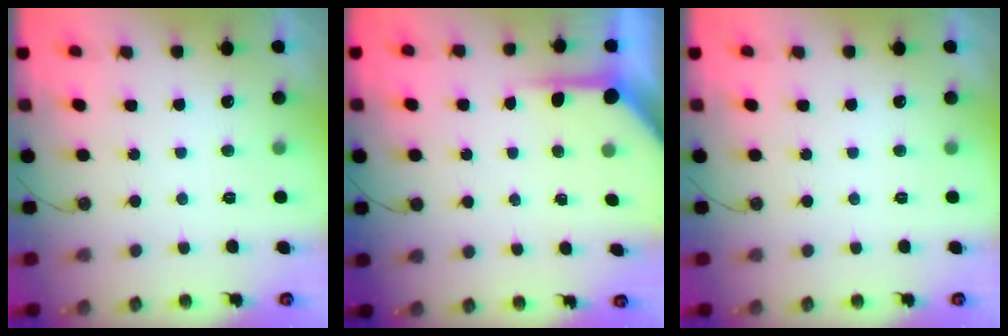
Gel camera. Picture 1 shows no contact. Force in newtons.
{"total": 6.2, "press": 6.2, "slide": 0.4}
{"total": 0.0}